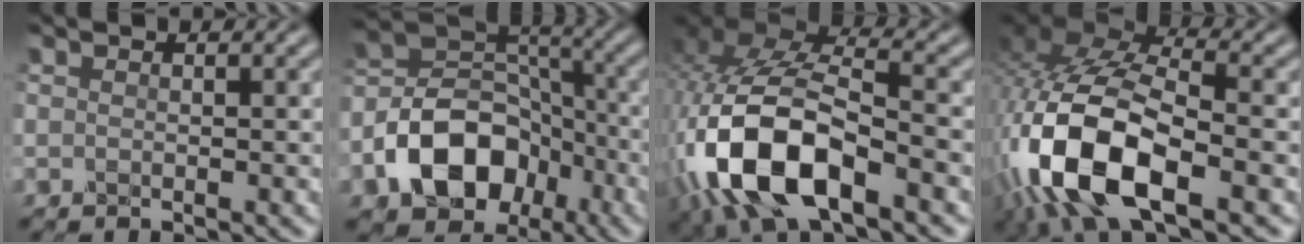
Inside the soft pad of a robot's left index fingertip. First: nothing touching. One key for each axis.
{"total": 10.2, "fx": -4.8, "fy": 7.0, "fz": 5.6, "tx": -0.093, "ty": 0.004, "tz": -0.089}
{"total": 13.2, "fx": -5.3, "fy": 6.2, "fz": 10.4, "tx": -0.236, "ty": -0.007, "tz": -0.100}
{"total": 14.5, "fx": -5.5, "fy": 6.5, "fz": 11.7, "tx": -0.264, "ty": -0.009, "tz": -0.103}